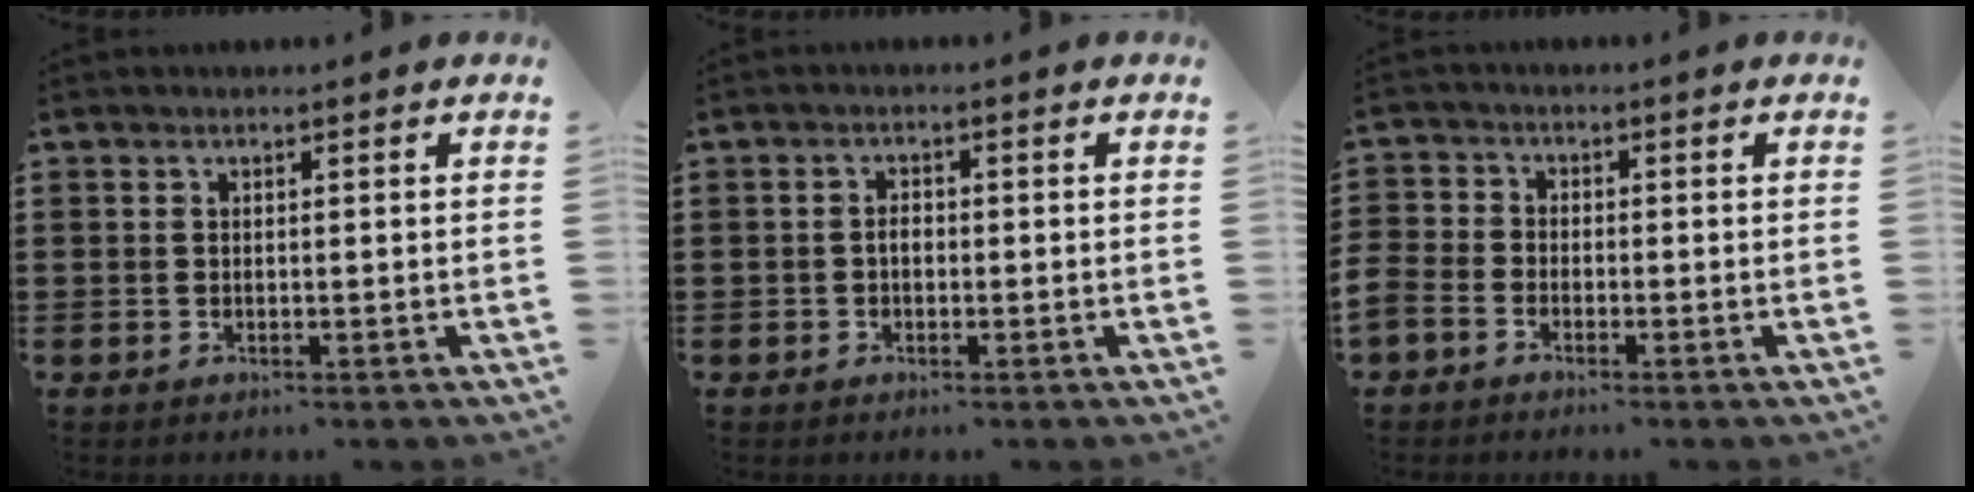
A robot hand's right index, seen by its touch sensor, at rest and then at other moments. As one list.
[{"total": 1.5, "force": [-0.2, 0.7, 1.3], "torque": [-0.024, 0.002, -0.003]}, {"total": 2.5, "force": [-2.1, 1.1, 0.5], "torque": [-0.030, -0.003, -0.050]}]